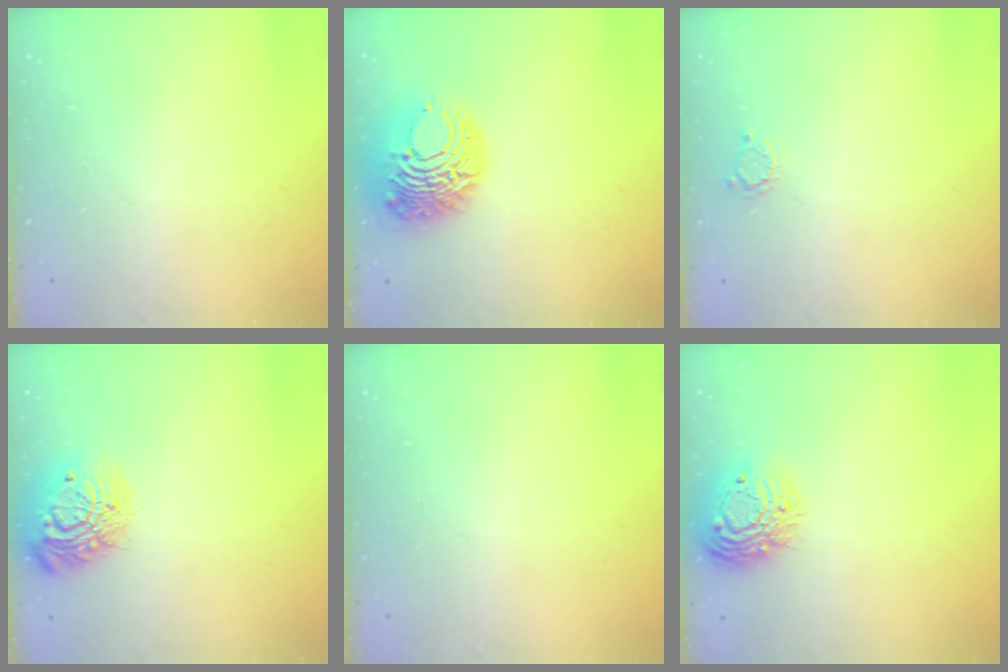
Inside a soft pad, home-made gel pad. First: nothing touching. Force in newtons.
{"total": 13.4, "press": 13.3, "slide": 1.4}
{"total": 2.6, "press": 2.6, "slide": 0.4}
{"total": 15.4, "press": 15.3, "slide": 1.2}
{"total": 0.0}
{"total": 13.9, "press": 13.9, "slide": 1.0}